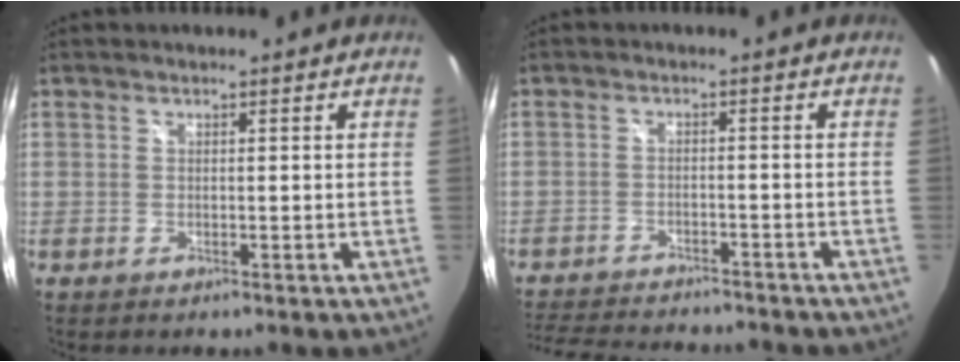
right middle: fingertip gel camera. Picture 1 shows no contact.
{"total": 14.5, "force": [-12.8, 3.6, 5.7], "torque": [-0.126, -0.017, -0.191]}